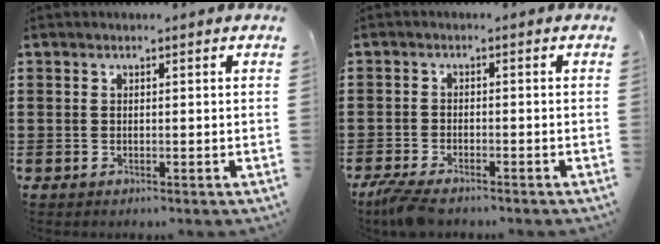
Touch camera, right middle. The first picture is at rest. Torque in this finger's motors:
{"motor_torque": [2.13, 0.00, 0.69, 0.21]}